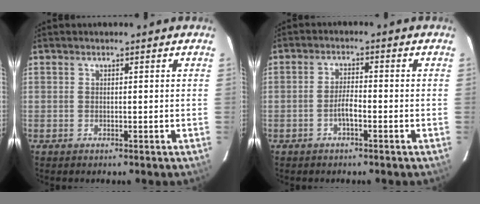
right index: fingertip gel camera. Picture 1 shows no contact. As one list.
[{"total": 3.0, "force": [-1.6, 0.7, 2.4], "torque": [-0.052, 0.006, -0.031]}]